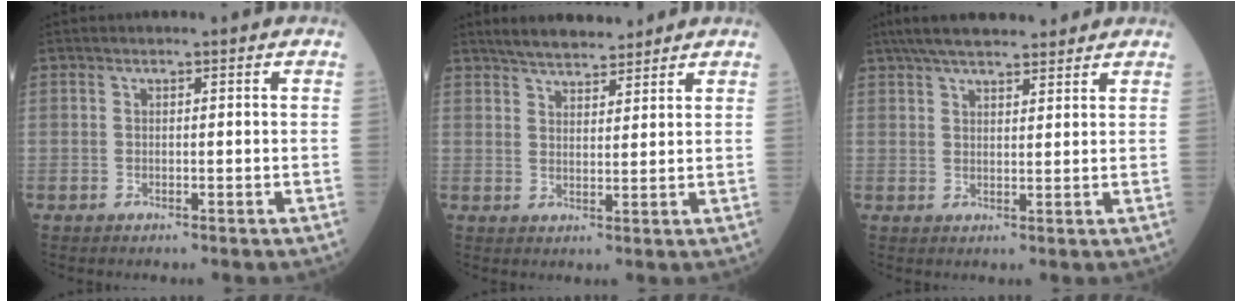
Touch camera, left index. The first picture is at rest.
{"total": 6.7, "force": [6.1, 1.5, 2.4], "torque": [-0.040, 0.017, 0.105]}
{"total": 10.4, "force": [8.7, 2.3, 5.2], "torque": [-0.081, 0.034, 0.136]}